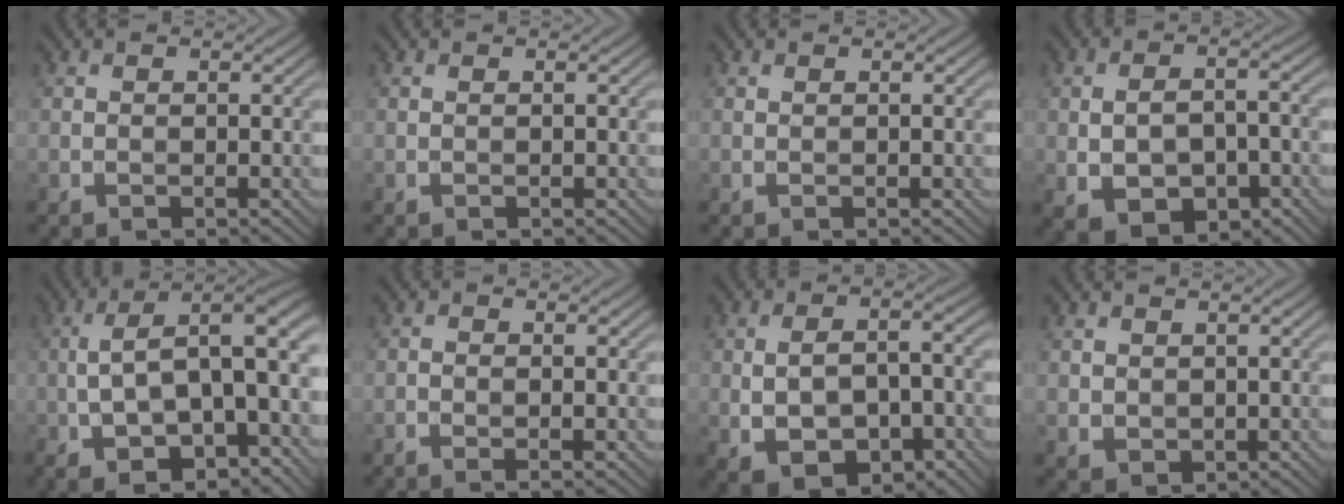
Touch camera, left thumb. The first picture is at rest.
{"total": 0.0}
{"total": 0.0}
{"total": 7.3, "force": [-2.5, 4.3, 5.3], "torque": [-0.098, -0.009, -0.038]}
{"total": 14.0, "force": [-0.7, 5.5, 12.9], "torque": [-0.217, 0.010, -0.012]}
{"total": 1.6, "force": [-0.6, 0.3, 1.4], "torque": [-0.025, 0.000, -0.012]}
{"total": 8.8, "force": [-2.8, 4.8, 6.8], "torque": [-0.128, -0.011, -0.038]}
{"total": 1.7, "force": [0.7, 1.4, 0.7], "torque": [-0.023, -0.006, 0.019]}